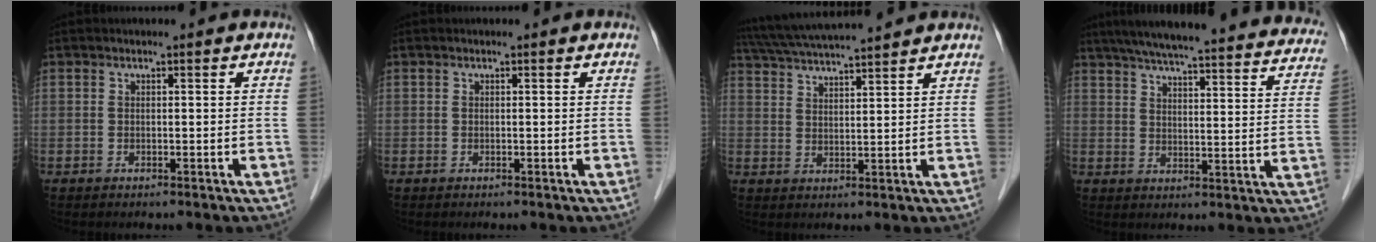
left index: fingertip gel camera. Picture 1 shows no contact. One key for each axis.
{"total": 0.0}
{"total": 12.4, "fx": 11.2, "fy": 0.0, "fz": 5.2, "tx": -0.101, "ty": 0.032, "tz": 0.179}
{"total": 32.5, "fx": 29.0, "fy": 4.1, "fz": 14.2, "tx": -0.213, "ty": -0.036, "tz": 0.347}